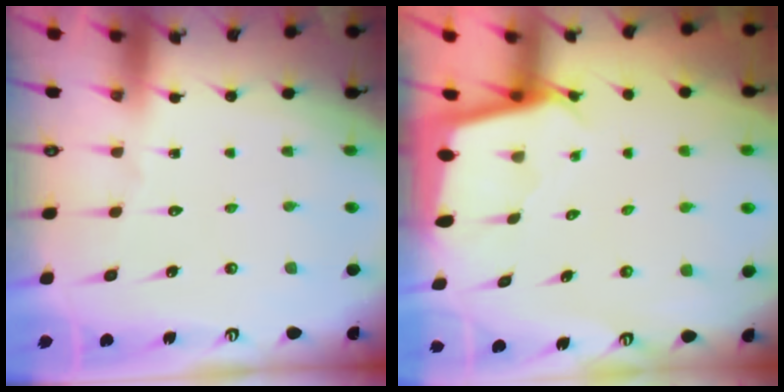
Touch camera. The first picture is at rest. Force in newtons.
{"total": 2.3, "press": 2.3, "slide": 0.1}